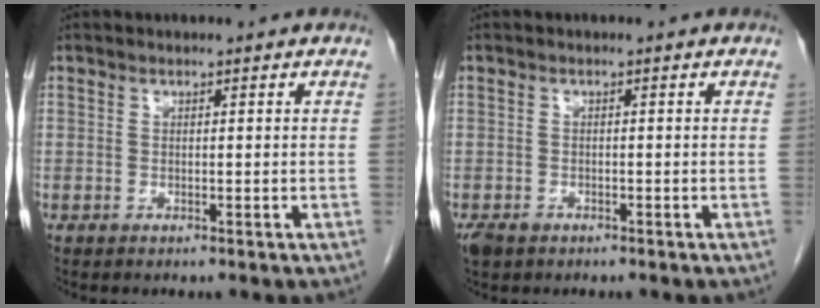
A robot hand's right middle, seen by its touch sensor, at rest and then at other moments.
{"total": 2.6, "force": [-1.8, 1.6, 1.1], "torque": [-0.023, -0.002, -0.026]}